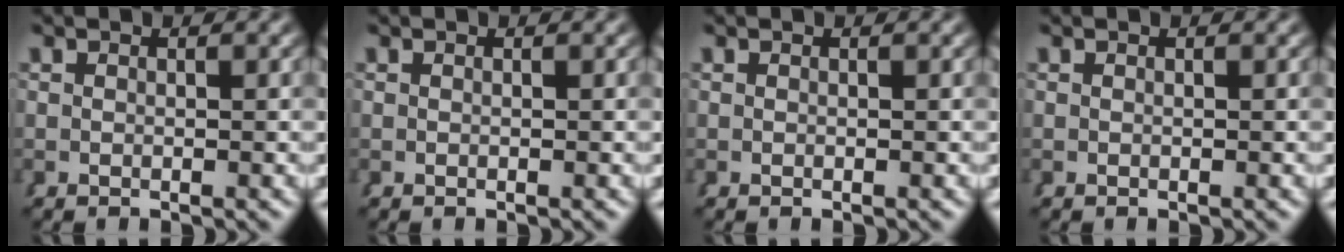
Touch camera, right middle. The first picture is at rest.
{"total": 0.0}
{"total": 0.0}
{"total": 0.0}